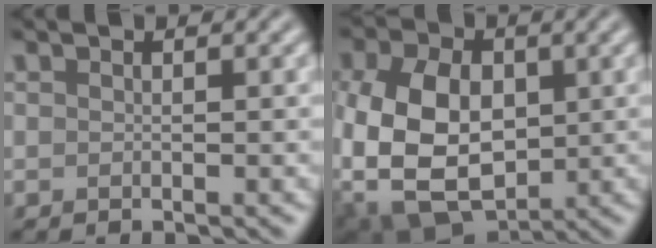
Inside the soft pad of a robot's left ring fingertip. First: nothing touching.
{"total": 10.4, "force": [-0.9, 7.1, 7.6], "torque": [-0.169, -0.005, -0.025]}